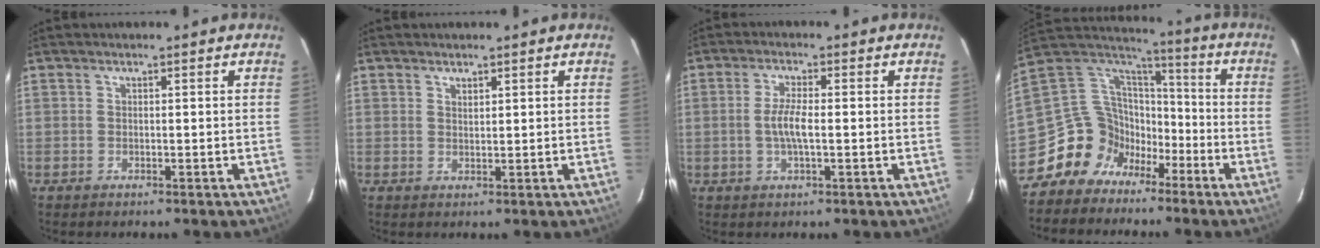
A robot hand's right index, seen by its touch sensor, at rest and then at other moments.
{"total": 1.2, "force": [0.9, 0.5, 0.5], "torque": [-0.007, 0.001, 0.017]}
{"total": 4.4, "force": [-0.5, 0.8, 4.3], "torque": [-0.082, 0.000, -0.008]}
{"total": 14.1, "force": [-8.8, 10.4, 3.8], "torque": [-0.092, 0.041, -0.160]}